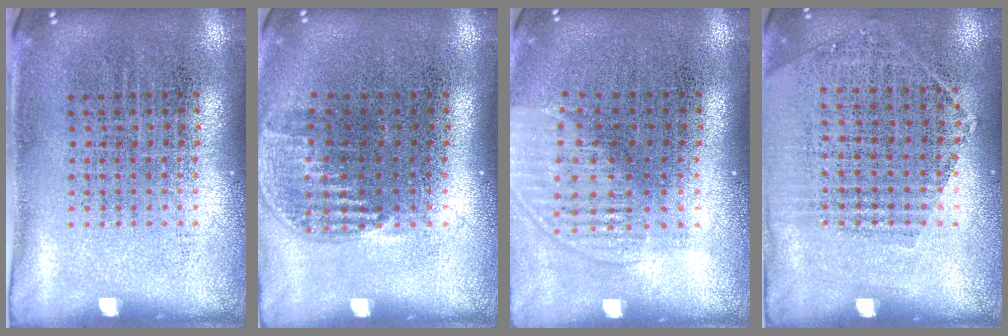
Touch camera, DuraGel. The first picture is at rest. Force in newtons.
{"total": 1.1, "press": 0.9, "slide": 0.6}
{"total": 1.4, "press": 1.3, "slide": 0.7}
{"total": 1.2, "press": 1.0, "slide": 0.5}